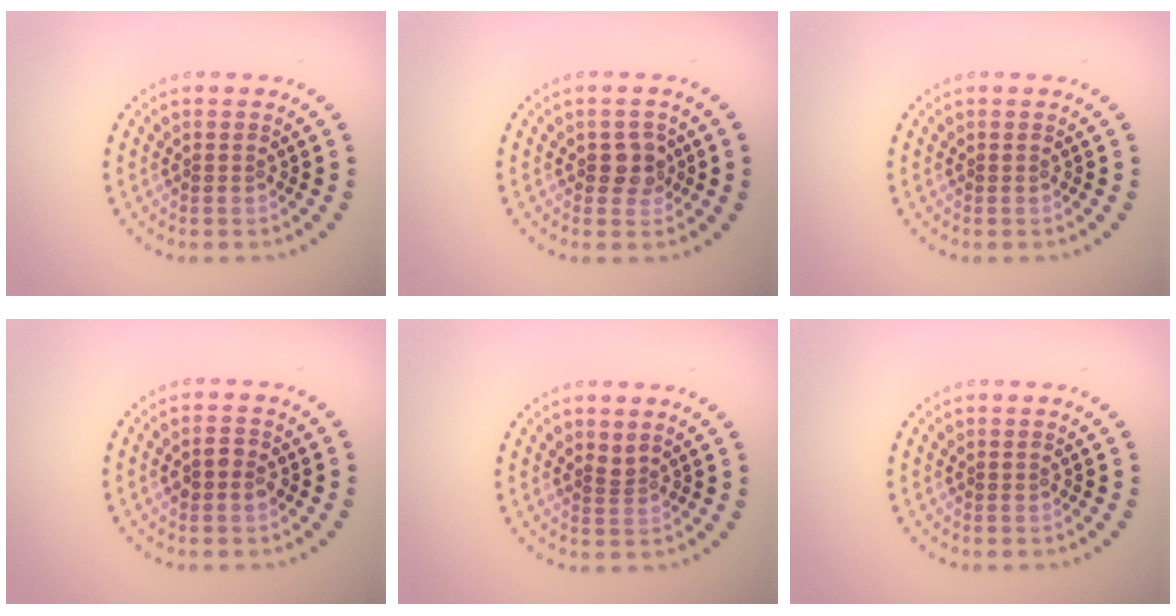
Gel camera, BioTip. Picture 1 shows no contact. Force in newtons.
{"total": 2.0, "press": 1.9, "slide": 0.6}
{"total": 0.0}
{"total": 1.7, "press": 1.7, "slide": 0.2}
{"total": 0.7, "press": 0.4, "slide": 0.6}
{"total": 0.0}